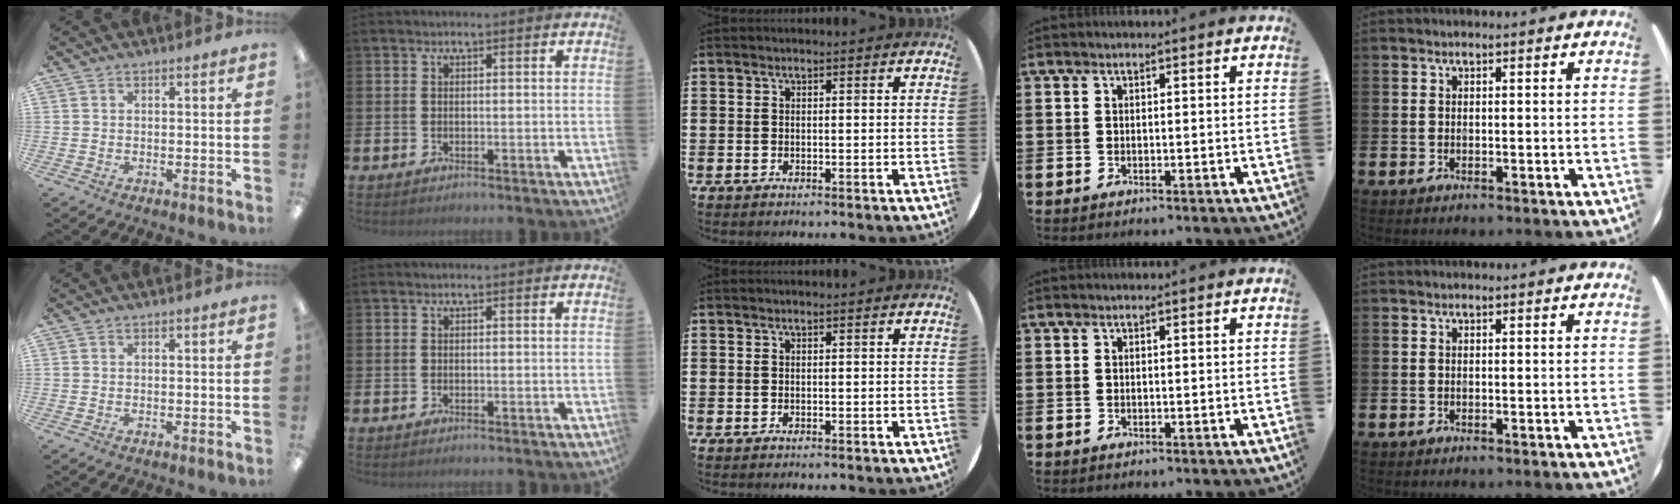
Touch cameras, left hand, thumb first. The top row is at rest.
{}